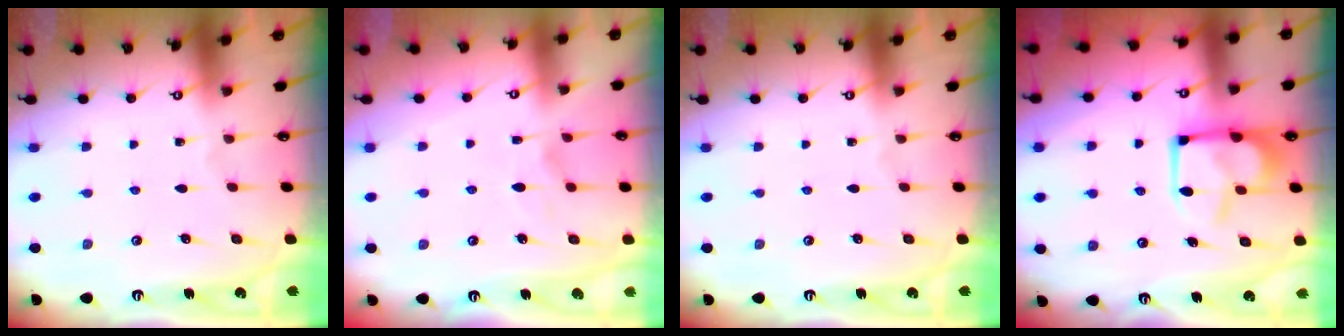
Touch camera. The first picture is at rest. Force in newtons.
{"total": 2.3, "press": 2.0, "slide": 1.2}
{"total": 0.0}
{"total": 11.1, "press": 11.0, "slide": 1.3}